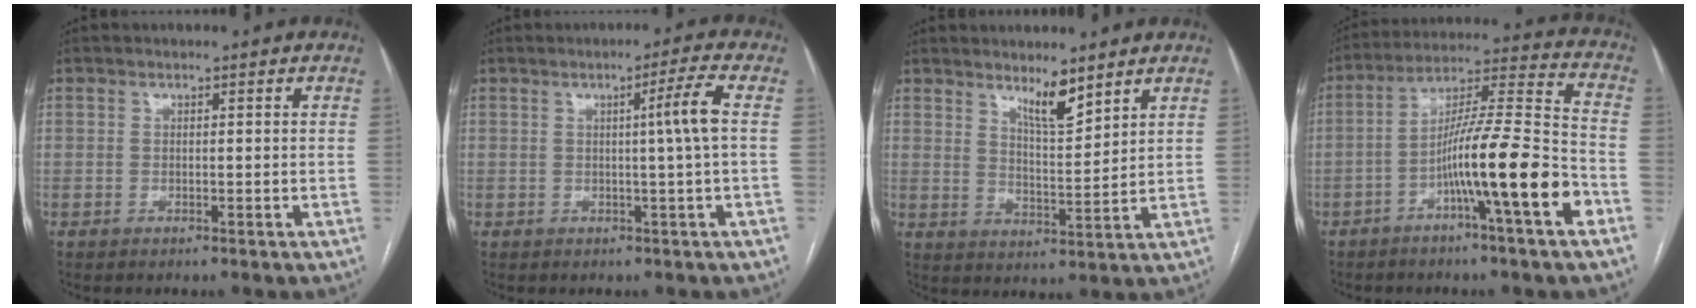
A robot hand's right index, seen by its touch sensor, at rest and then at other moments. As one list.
[{"total": 4.3, "force": [0.3, -1.4, 4.1], "torque": [-0.065, 0.000, 0.005]}, {"total": 5.6, "force": [4.4, 0.9, 3.5], "torque": [-0.062, -0.014, 0.077]}, {"total": 15.5, "force": [-6.1, -0.3, 14.3], "torque": [-0.239, 0.007, -0.106]}]